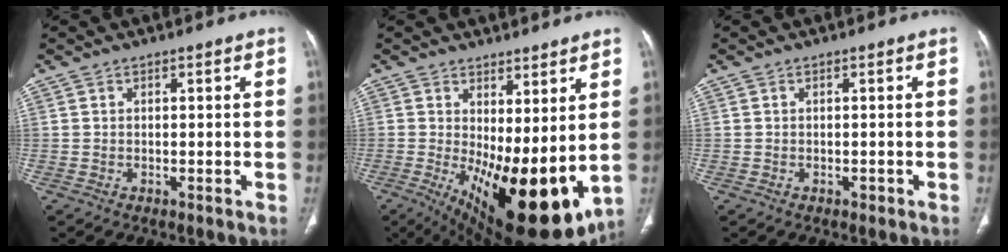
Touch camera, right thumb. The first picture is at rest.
{"total": 19.3, "force": [-0.6, 7.6, 17.7], "torque": [-0.266, -0.040, 0.019]}
{"total": 0.5, "force": [-0.3, 0.4, 0.3], "torque": [-0.002, 0.001, -0.003]}